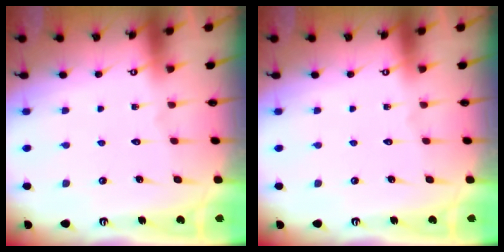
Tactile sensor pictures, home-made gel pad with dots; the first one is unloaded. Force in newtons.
{"total": 0.0}